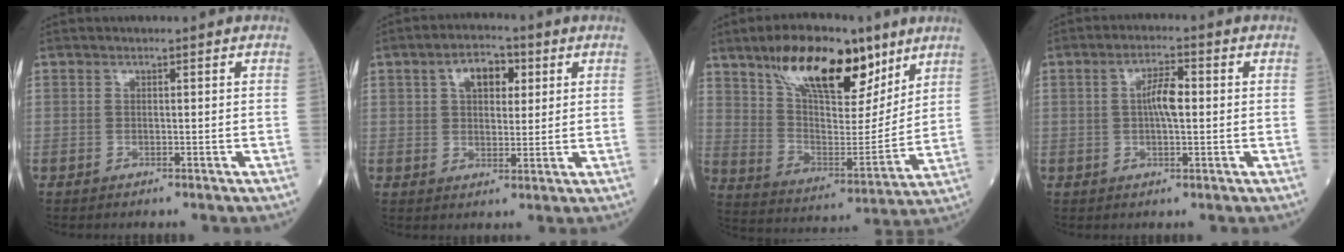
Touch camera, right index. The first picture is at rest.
{"total": 6.2, "force": [2.4, 3.4, 4.6], "torque": [-0.074, 0.017, 0.039]}
{"total": 18.7, "force": [11.8, 6.5, 13.0], "torque": [-0.228, 0.012, 0.209]}
{"total": 4.4, "force": [0.3, 1.1, 4.3], "torque": [-0.079, 0.009, 0.004]}